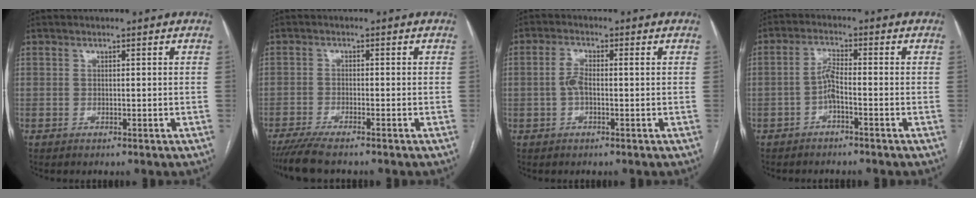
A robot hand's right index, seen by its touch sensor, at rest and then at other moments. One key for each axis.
{"total": 5.5, "fx": -4.6, "fy": 0.2, "fz": 3.1, "tx": -0.048, "ty": -0.014, "tz": -0.078}
{"total": 3.2, "fx": 0.0, "fy": 1.1, "fz": 3.1, "tx": -0.067, "ty": 0.012, "tz": -0.001}
{"total": 3.1, "fx": -1.3, "fy": 0.4, "fz": 2.8, "tx": -0.056, "ty": 0.007, "tz": -0.028}